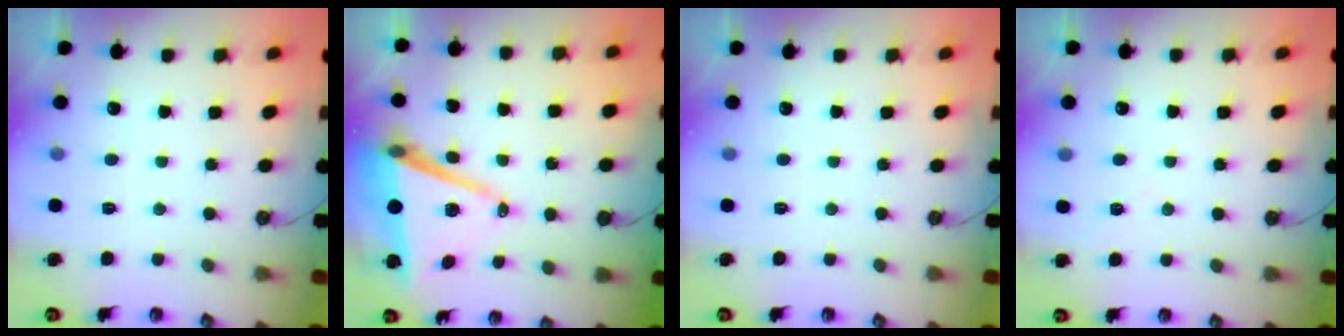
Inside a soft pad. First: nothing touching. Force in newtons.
{"total": 11.0, "press": 10.2, "slide": 4.1}
{"total": 0.0}
{"total": 5.1, "press": 3.8, "slide": 3.3}